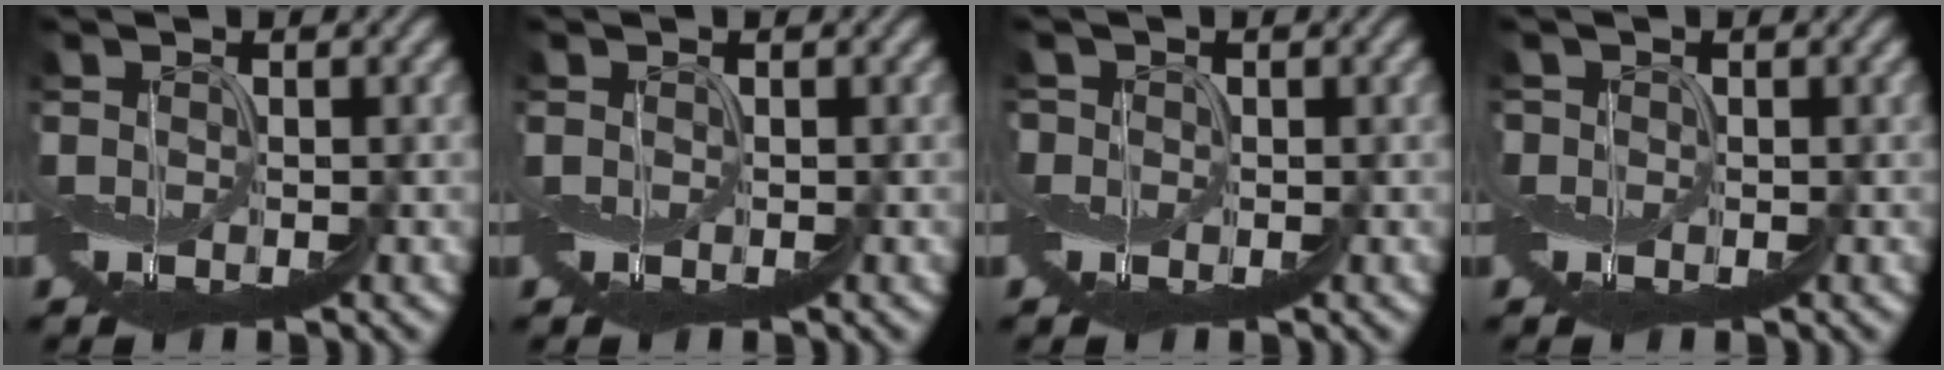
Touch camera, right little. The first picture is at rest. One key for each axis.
{"total": 0.0}
{"total": 1.1, "fx": 0.4, "fy": 1.0, "fz": 0.1, "tx": 0.005, "ty": 0.010, "tz": -0.008}
{"total": 0.6, "fx": 0.3, "fy": 0.4, "fz": -0.3, "tx": 0.008, "ty": 0.001, "tz": -0.008}